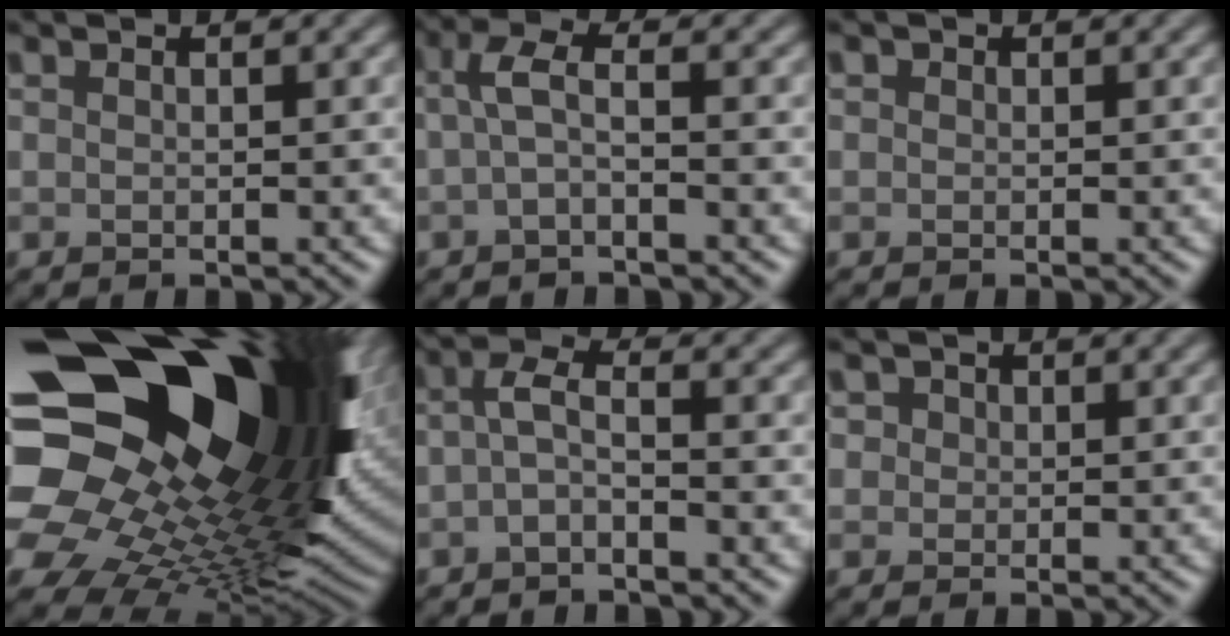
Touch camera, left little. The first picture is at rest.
{"total": 2.2, "force": [-0.5, 0.6, 2.0], "torque": [-0.050, 0.008, -0.018]}
{"total": 0.8, "force": [0.1, 0.7, 0.2], "torque": [-0.002, -0.001, -0.003]}
{"total": 20.5, "force": [4.9, 12.8, 15.2], "torque": [-0.289, -0.017, 0.111]}
{"total": 2.1, "force": [-0.9, 0.6, 1.8], "torque": [-0.040, 0.009, -0.028]}
{"total": 3.0, "force": [1.4, 2.3, 1.3], "torque": [-0.037, 0.003, 0.018]}